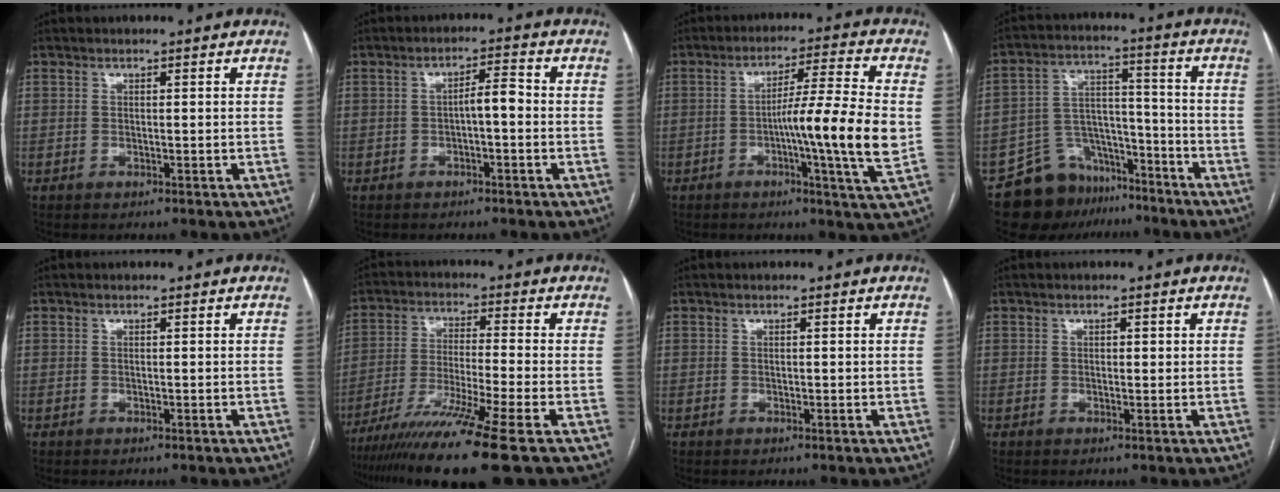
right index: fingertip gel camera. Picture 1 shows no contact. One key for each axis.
{"total": 3.5, "fx": -0.6, "fy": 0.8, "fz": 3.3, "tx": -0.051, "ty": 0.013, "tz": -0.008}
{"total": 12.6, "fx": -1.7, "fy": -1.1, "fz": 12.5, "tx": -0.200, "ty": -0.006, "tz": -0.035}
{"total": 11.7, "fx": -9.0, "fy": 7.1, "fz": 2.6, "tx": -0.042, "ty": 0.055, "tz": -0.146}
{"total": 0.0}
{"total": 14.0, "fx": -9.8, "fy": -2.0, "fz": 9.8, "tx": -0.187, "ty": -0.044, "tz": -0.170}
{"total": 0.0}
{"total": 1.0, "fx": 0.3, "fy": 0.5, "fz": 0.8, "tx": -0.010, "ty": 0.000, "tz": 0.003}